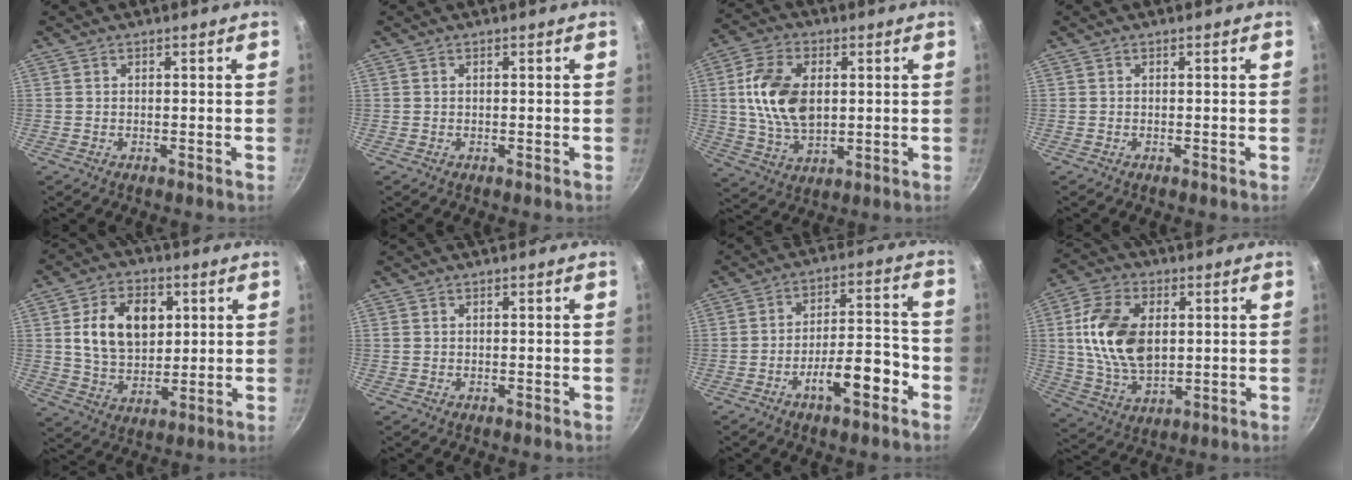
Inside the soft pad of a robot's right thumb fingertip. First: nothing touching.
{"total": 0.0}
{"total": 14.0, "force": [1.9, 8.7, 10.7], "torque": [-0.186, -0.003, 0.036]}
{"total": 0.0}
{"total": 13.7, "force": [3.2, 9.5, 9.4], "torque": [-0.131, -0.006, 0.055]}
{"total": 0.0}
{"total": 10.8, "force": [-5.2, 3.9, 8.6], "torque": [-0.112, 0.051, -0.081]}
{"total": 15.9, "force": [2.3, 10.0, 12.2], "torque": [-0.213, -0.006, 0.046]}